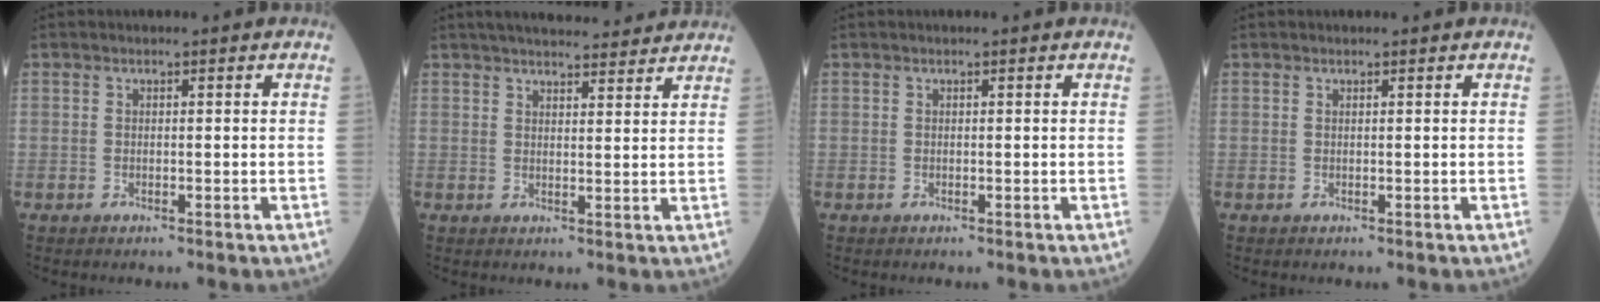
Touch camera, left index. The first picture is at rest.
{"total": 13.6, "force": [12.5, 2.1, 5.0], "torque": [-0.070, 0.026, 0.165]}
{"total": 0.0}
{"total": 0.0}